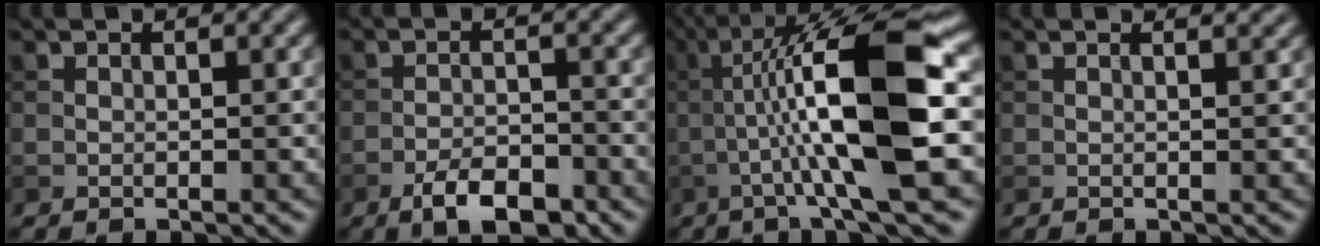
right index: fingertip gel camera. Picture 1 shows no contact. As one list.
[{"total": 4.4, "force": [-2.9, 1.6, 3.0], "torque": [-0.049, 0.000, -0.052]}, {"total": 12.0, "force": [-0.9, 2.0, 11.8], "torque": [-0.200, 0.027, -0.015]}, {"total": 2.4, "force": [1.6, 1.0, 1.6], "torque": [-0.006, 0.006, -0.006]}]